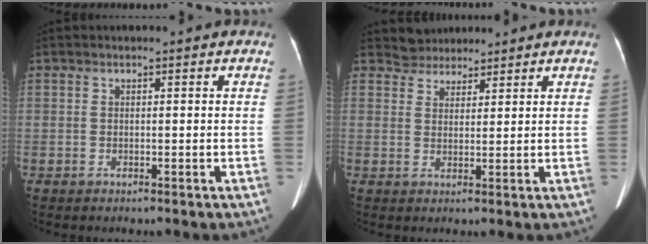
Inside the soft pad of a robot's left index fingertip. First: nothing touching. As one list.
[{"total": 3.2, "force": [2.9, 1.3, -0.5], "torque": [0.008, 0.017, 0.049]}]